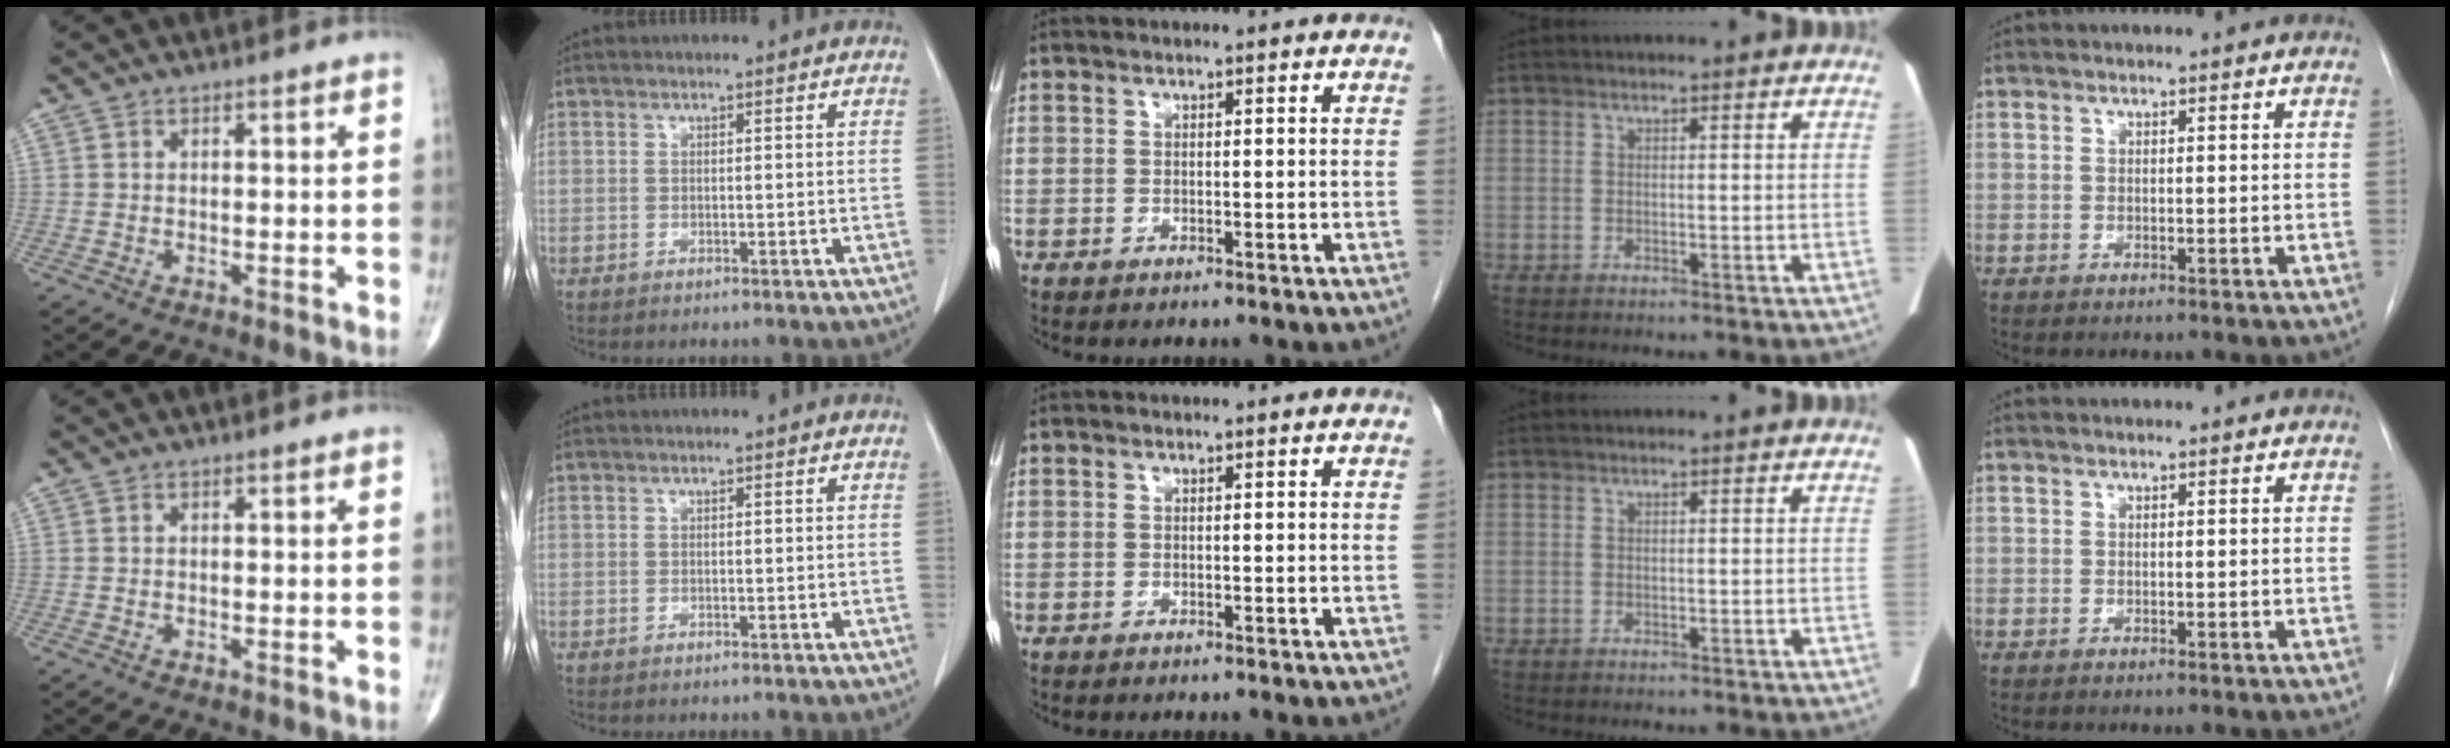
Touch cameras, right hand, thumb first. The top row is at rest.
{}